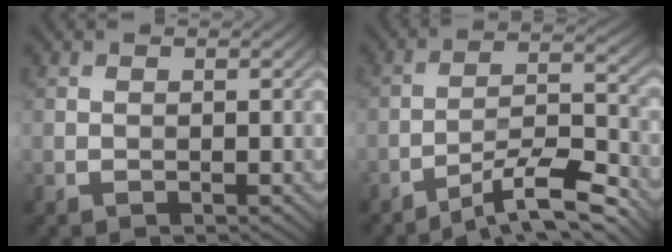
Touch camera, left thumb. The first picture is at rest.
{"total": 10.4, "force": [-8.0, 1.7, 6.4], "torque": [-0.110, 0.010, -0.135]}